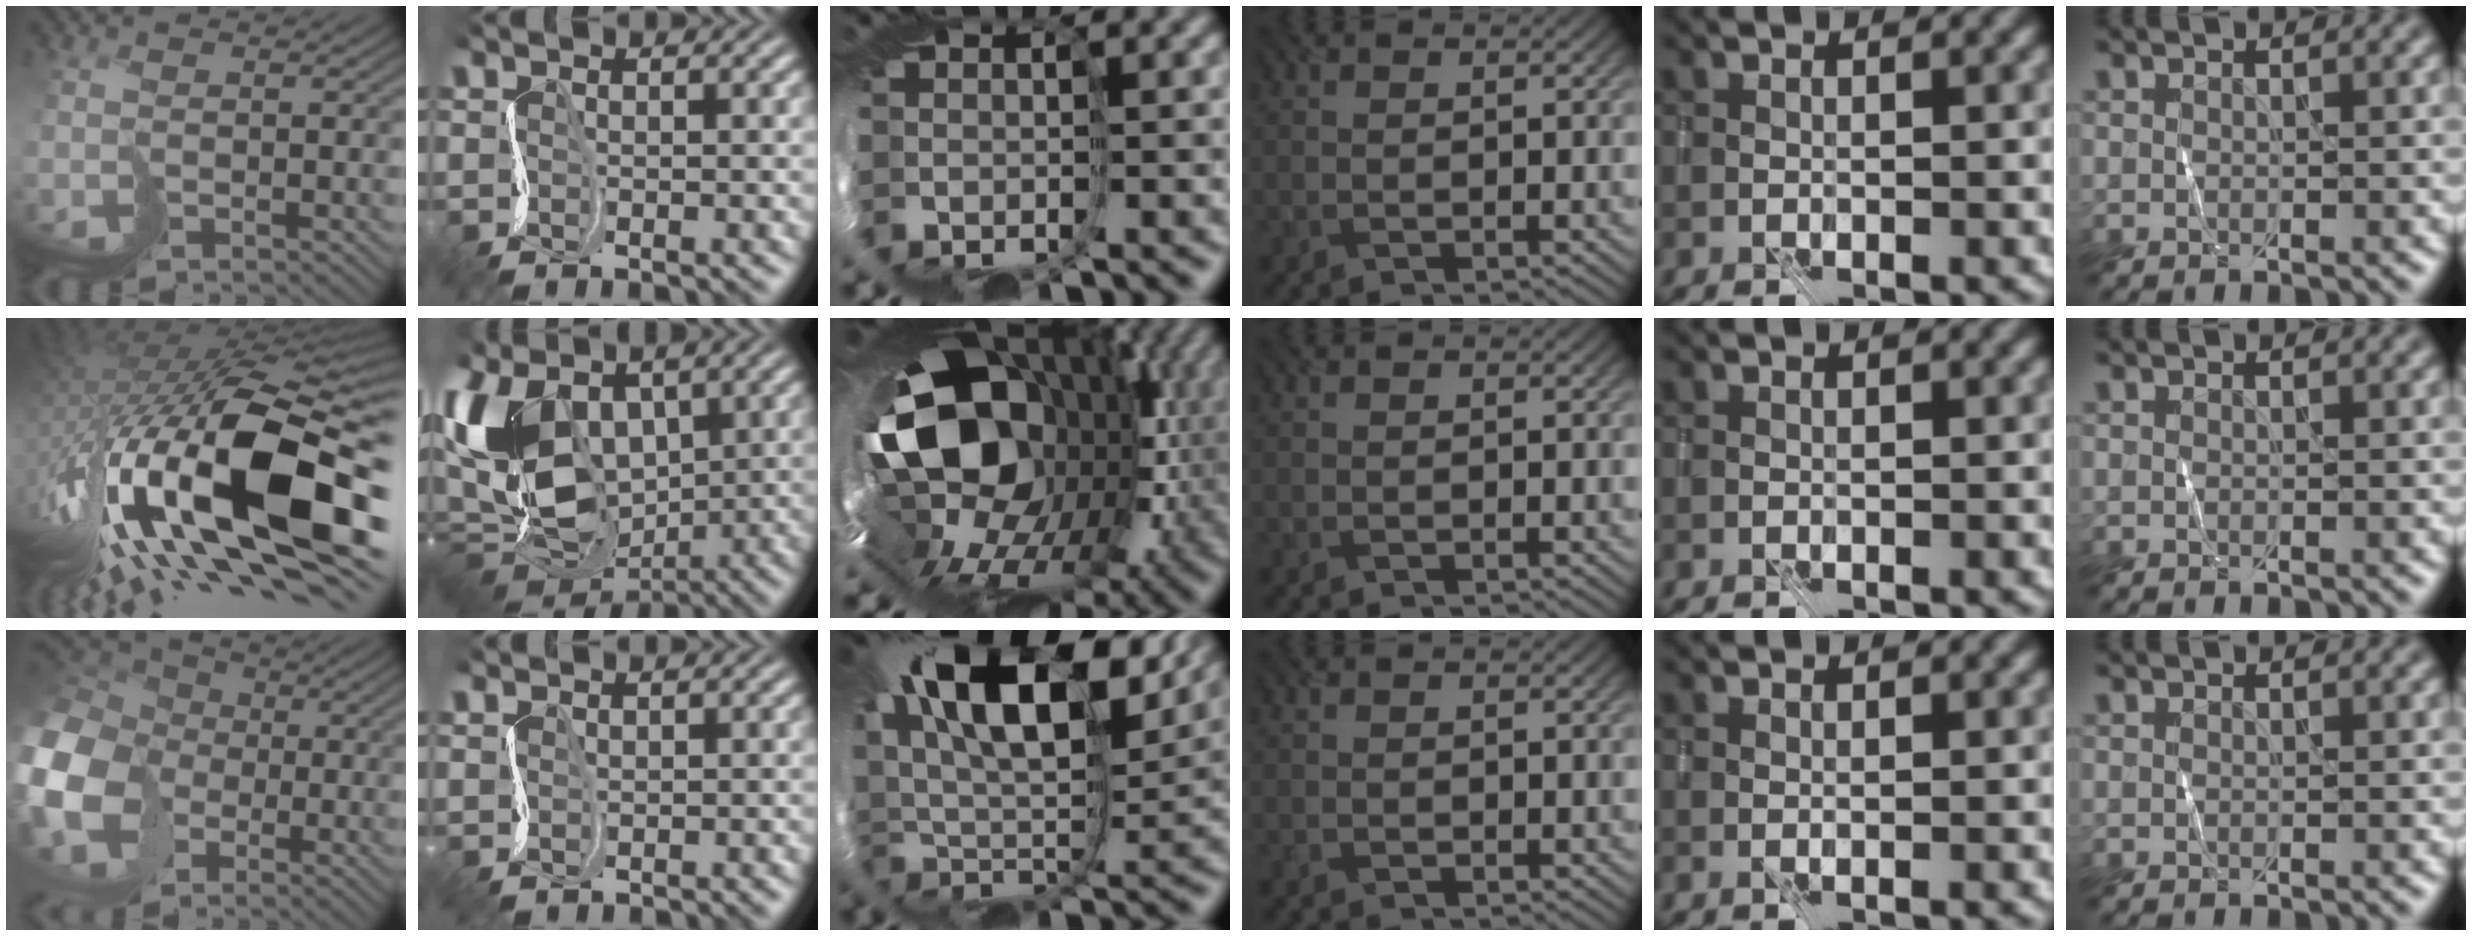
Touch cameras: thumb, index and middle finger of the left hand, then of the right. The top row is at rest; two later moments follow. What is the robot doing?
{"motion": "cut", "object": "tissue"}